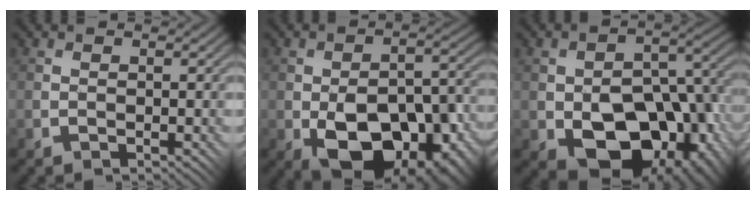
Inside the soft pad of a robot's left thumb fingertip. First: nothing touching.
{"total": 15.1, "force": [-5.5, 8.5, 11.2], "torque": [-0.178, -0.023, -0.076]}
{"total": 15.4, "force": [-5.0, 9.8, 10.7], "torque": [-0.156, -0.023, -0.064]}